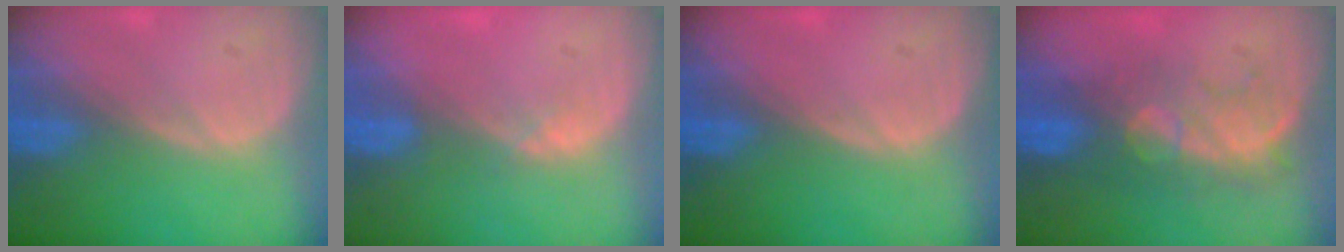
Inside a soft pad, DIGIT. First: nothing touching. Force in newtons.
{"total": 1.3, "press": 1.1, "slide": 0.8}
{"total": 0.0}
{"total": 7.8, "press": 7.7, "slide": 1.5}